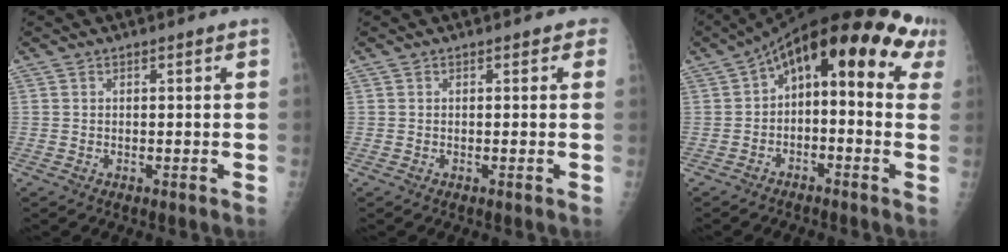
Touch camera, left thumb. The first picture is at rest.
{"total": 0.8, "force": [0.5, 0.6, 0.3], "torque": [0.011, 0.000, -0.002]}
{"total": 16.0, "force": [4.6, 7.4, 13.4], "torque": [-0.153, 0.044, 0.047]}